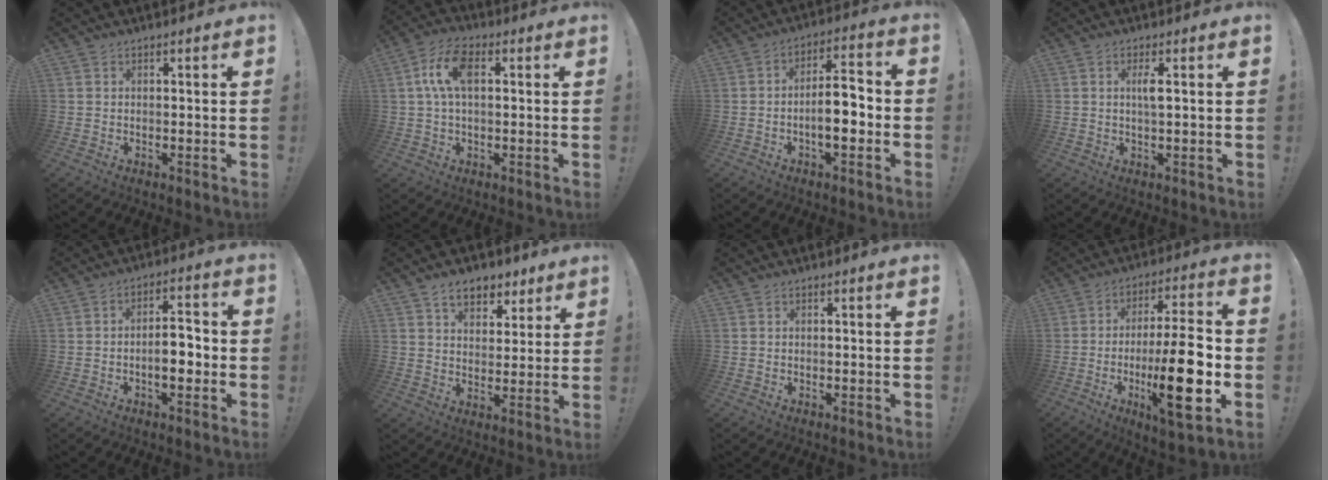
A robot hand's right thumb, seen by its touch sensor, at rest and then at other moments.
{"total": 9.8, "force": [2.2, 5.1, 8.0], "torque": [-0.159, 0.011, 0.040]}
{"total": 10.2, "force": [-2.6, 3.7, 9.1], "torque": [-0.139, 0.016, -0.049]}
{"total": 2.8, "force": [0.6, 0.3, 2.7], "torque": [-0.049, -0.002, 0.006]}
{"total": 7.9, "force": [-2.0, 3.5, 6.8], "torque": [-0.103, 0.012, -0.039]}
{"total": 9.2, "force": [5.9, 5.7, 4.2], "torque": [-0.058, -0.027, 0.108]}
{"total": 0.0}
{"total": 20.3, "force": [-4.9, 4.6, 19.2], "torque": [-0.309, 0.001, -0.076]}